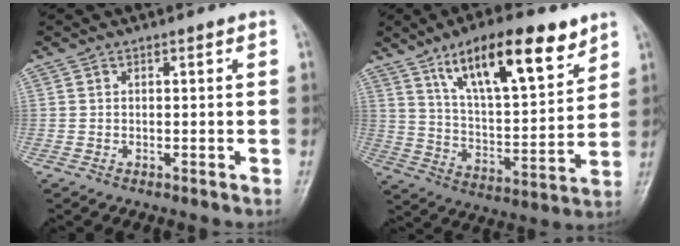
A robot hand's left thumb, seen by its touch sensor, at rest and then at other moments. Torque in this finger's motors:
{"motor_torque": [1.89, 1.90, 1.58, -1.19, 0.43]}